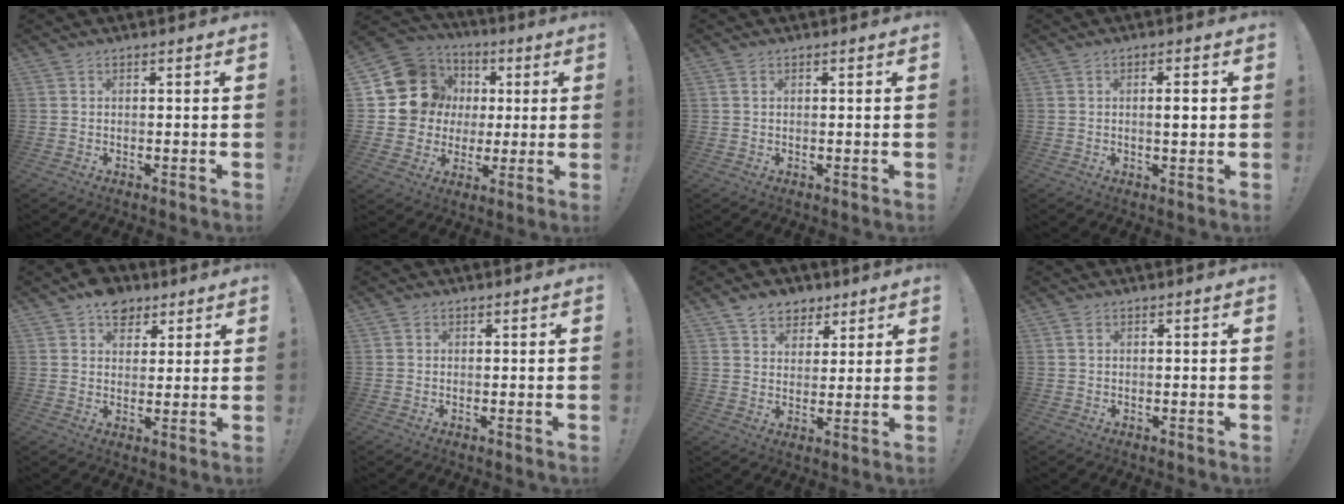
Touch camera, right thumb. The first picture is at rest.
{"total": 14.3, "force": [2.9, 13.3, 4.5], "torque": [-0.059, -0.008, 0.083]}
{"total": 0.6, "force": [0.3, 0.3, 0.4], "torque": [-0.003, -0.001, 0.004]}
{"total": 3.0, "force": [0.1, 0.5, 3.0], "torque": [-0.041, -0.003, -0.004]}
{"total": 8.2, "force": [4.8, 6.0, 2.9], "torque": [-0.029, -0.025, 0.091]}
{"total": 0.6, "force": [0.2, 0.6, -0.1], "torque": [0.008, -0.001, 0.003]}
{"total": 7.4, "force": [4.7, 5.5, 1.4], "torque": [-0.019, -0.030, 0.092]}
{"total": 1.3, "force": [0.5, 0.6, 0.9], "torque": [-0.012, 0.000, 0.008]}